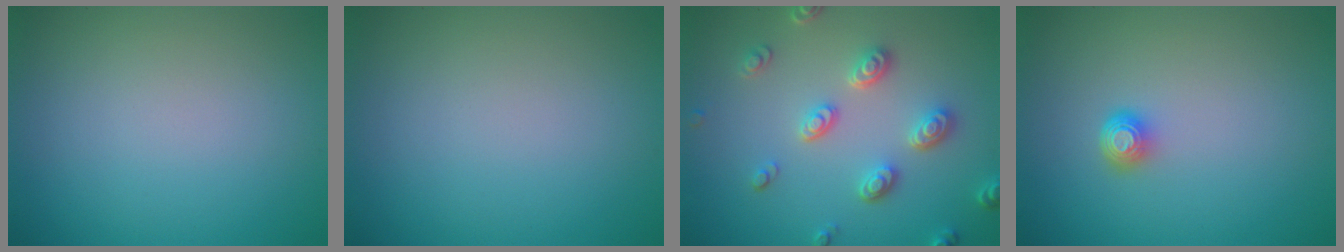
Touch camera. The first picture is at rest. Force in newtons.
{"total": 0.0}
{"total": 3.5, "press": 3.2, "slide": 1.4}
{"total": 1.6, "press": 1.2, "slide": 1.2}